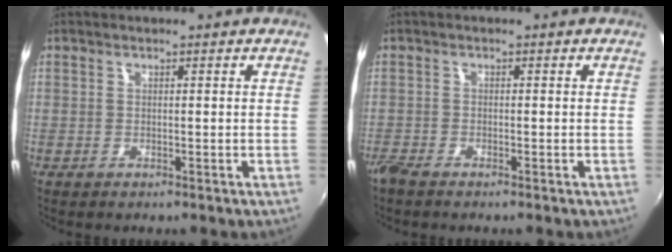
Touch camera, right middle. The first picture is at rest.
{"total": 1.9, "force": [-1.7, 0.1, 0.8], "torque": [-0.022, -0.008, -0.037]}